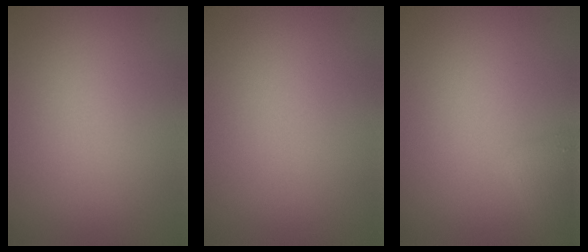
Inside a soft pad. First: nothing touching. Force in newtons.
{"total": 0.0}
{"total": 1.3, "press": 1.3, "slide": 0.1}